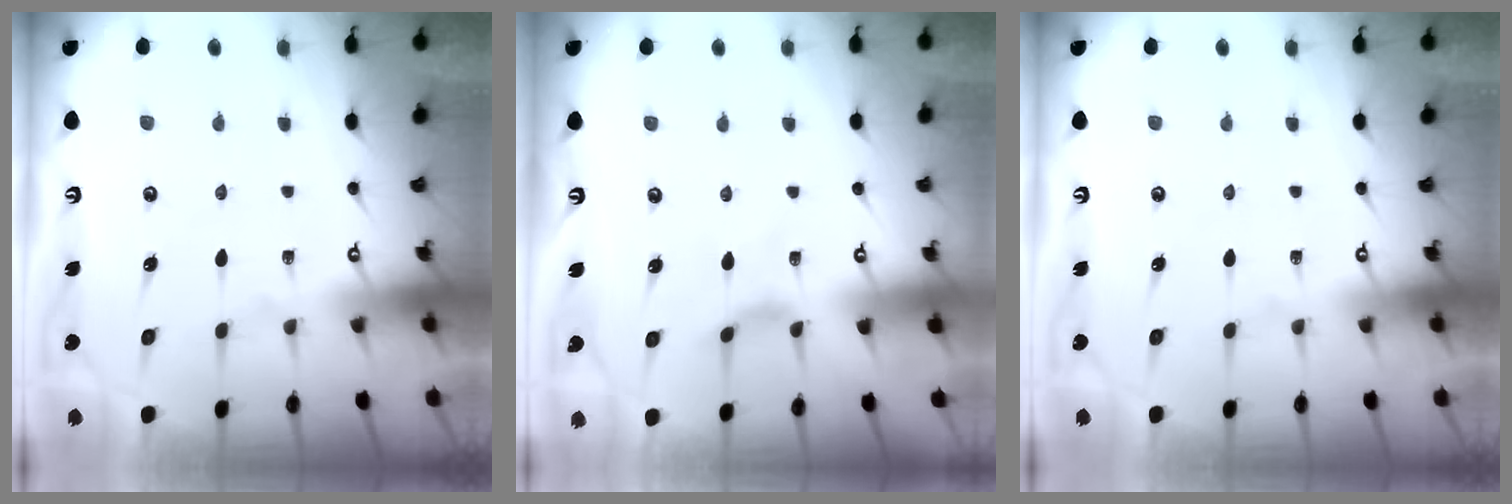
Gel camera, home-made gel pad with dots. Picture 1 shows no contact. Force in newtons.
{"total": 2.7, "press": 2.6, "slide": 0.6}
{"total": 0.0}